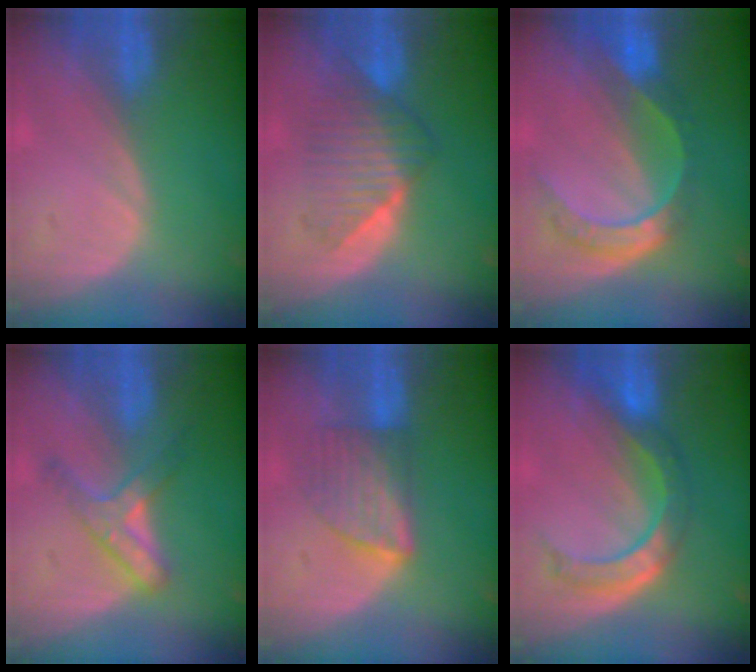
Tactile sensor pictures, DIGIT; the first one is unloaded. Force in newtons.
{"total": 6.7, "press": 6.6, "slide": 1.0}
{"total": 7.7, "press": 6.4, "slide": 4.3}
{"total": 5.1, "press": 5.1, "slide": 0.3}
{"total": 6.0, "press": 6.0, "slide": 1.0}
{"total": 7.2, "press": 6.9, "slide": 2.2}